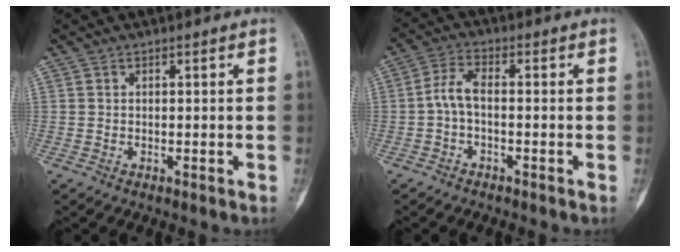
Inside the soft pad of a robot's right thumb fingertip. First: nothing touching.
{"total": 4.3, "force": [-1.0, 1.8, 3.8], "torque": [-0.081, 0.018, -0.027]}